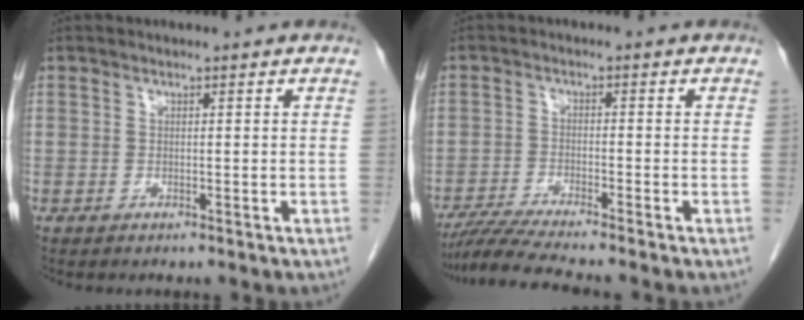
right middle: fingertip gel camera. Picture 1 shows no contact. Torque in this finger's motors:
{"motor_torque": [0.44, -0.35, 0.03, 0.02]}